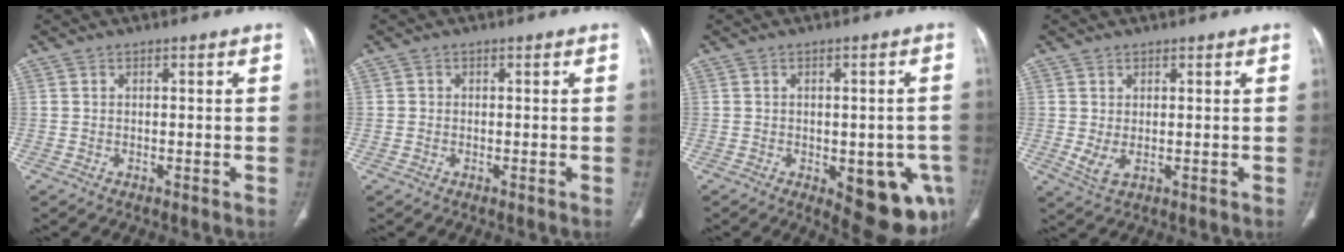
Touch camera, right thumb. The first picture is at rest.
{"total": 0.8, "force": [-0.1, 0.7, 0.1], "torque": [0.003, 0.004, -0.001]}
{"total": 13.7, "force": [-4.7, 6.4, 11.2], "torque": [-0.109, 0.003, -0.041]}
{"total": 2.9, "force": [0.3, 1.2, 2.6], "torque": [-0.054, -0.009, 0.015]}